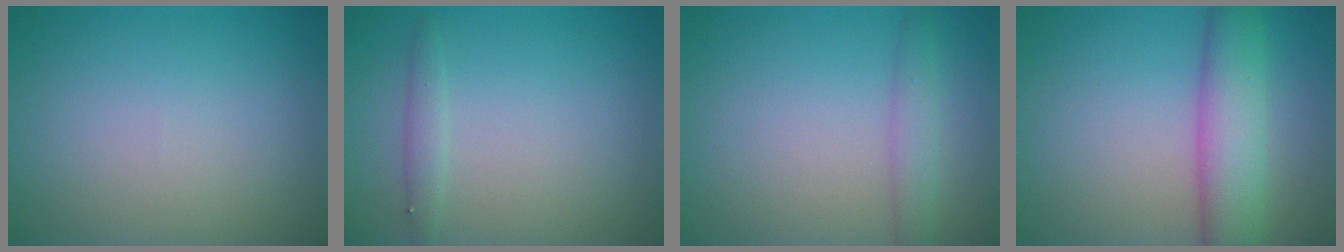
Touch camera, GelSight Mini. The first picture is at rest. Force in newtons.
{"total": 0.7, "press": 0.7, "slide": 0.1}
{"total": 2.0, "press": 2.0, "slide": 0.0}
{"total": 6.0, "press": 5.9, "slide": 0.1}